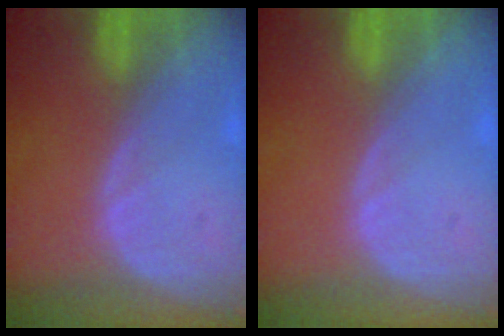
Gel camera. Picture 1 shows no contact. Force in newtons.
{"total": 0.0}